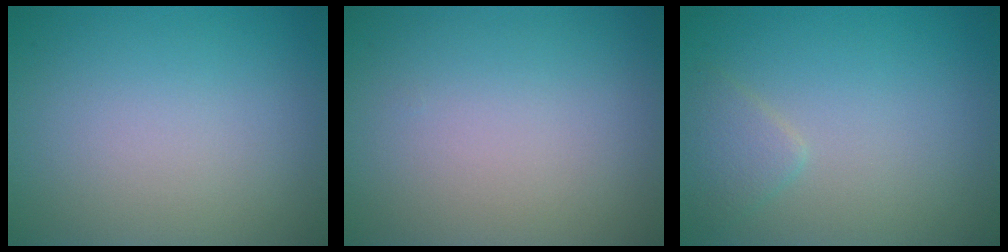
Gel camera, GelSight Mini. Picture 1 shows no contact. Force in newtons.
{"total": 0.0}
{"total": 1.6, "press": 1.6, "slide": 0.1}